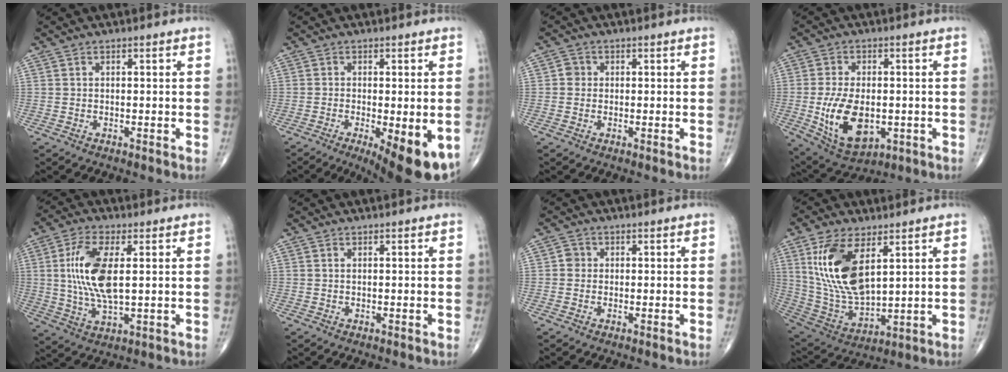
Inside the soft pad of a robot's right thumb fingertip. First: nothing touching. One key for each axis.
{"total": 13.1, "fx": -5.5, "fy": 4.2, "fz": 11.2, "tx": -0.128, "ty": -0.015, "tz": -0.072}
{"total": 1.7, "fx": 0.0, "fy": 1.6, "fz": 0.5, "tx": 0.001, "ty": 0.004, "tz": -0.004}
{"total": 13.3, "fx": -2.2, "fy": 7.7, "fz": 10.7, "tx": -0.182, "ty": -0.009, "tz": -0.020}
{"total": 12.2, "fx": 1.8, "fy": 4.9, "fz": 11.0, "tx": -0.229, "ty": -0.010, "tz": 0.038}
{"total": 0.0}
{"total": 1.7, "fx": 0.0, "fy": 1.6, "fz": 0.5, "tx": 0.001, "ty": 0.004, "tz": -0.004}
{"total": 16.6, "fx": 6.0, "fy": 7.8, "fz": 13.4, "tx": -0.259, "ty": -0.026, "tz": 0.130}